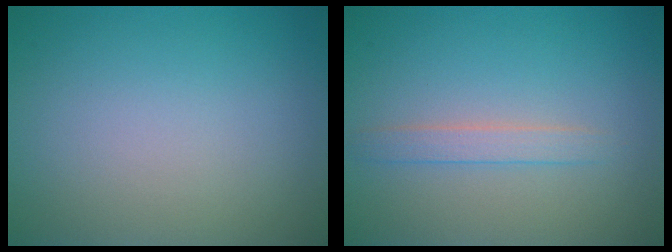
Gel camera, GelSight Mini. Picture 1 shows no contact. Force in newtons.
{"total": 1.6, "press": 1.6, "slide": 0.0}